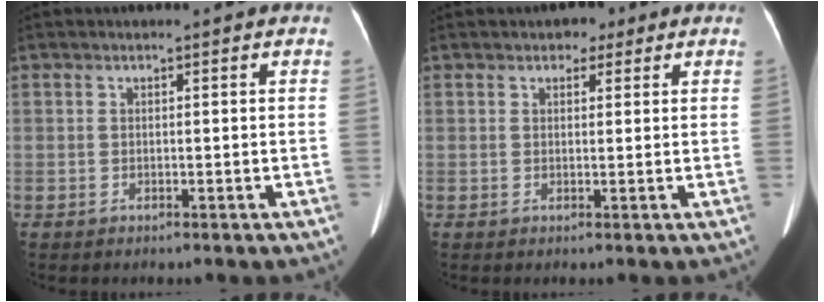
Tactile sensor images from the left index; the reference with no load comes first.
{"total": 2.3, "force": [1.4, 1.5, 1.0], "torque": [-0.011, 0.007, 0.016]}